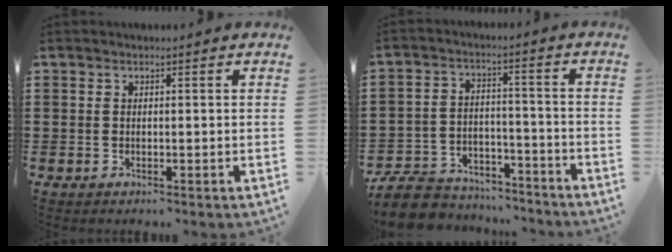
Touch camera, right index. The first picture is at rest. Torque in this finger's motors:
{"motor_torque": [-0.95, 0.85, -1.05, -0.21]}